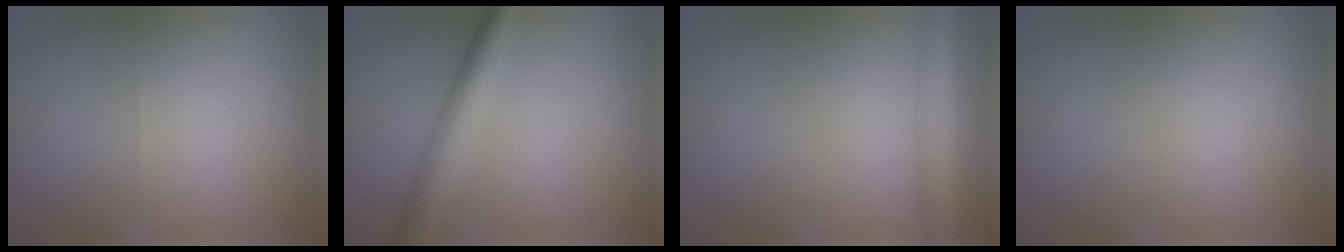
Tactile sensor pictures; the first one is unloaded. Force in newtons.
{"total": 4.4, "press": 4.4, "slide": 0.1}
{"total": 4.4, "press": 4.4, "slide": 0.1}
{"total": 0.0}